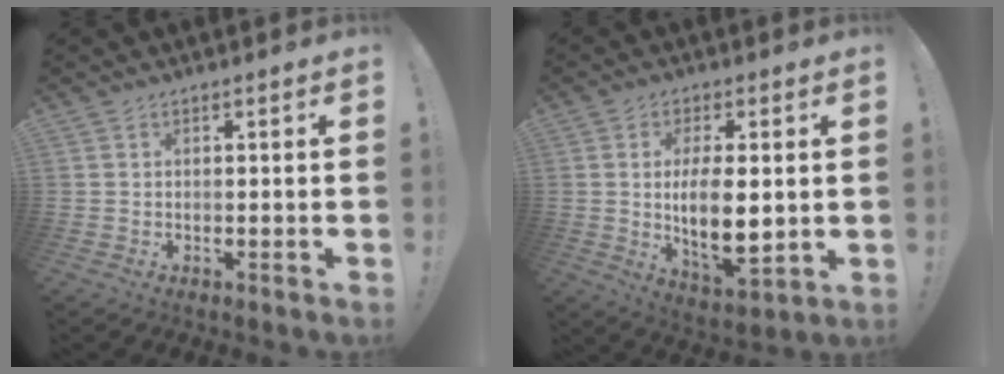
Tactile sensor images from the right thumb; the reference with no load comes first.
{"total": 13.4, "force": [0.3, 5.8, 12.1], "torque": [-0.201, -0.019, 0.003]}